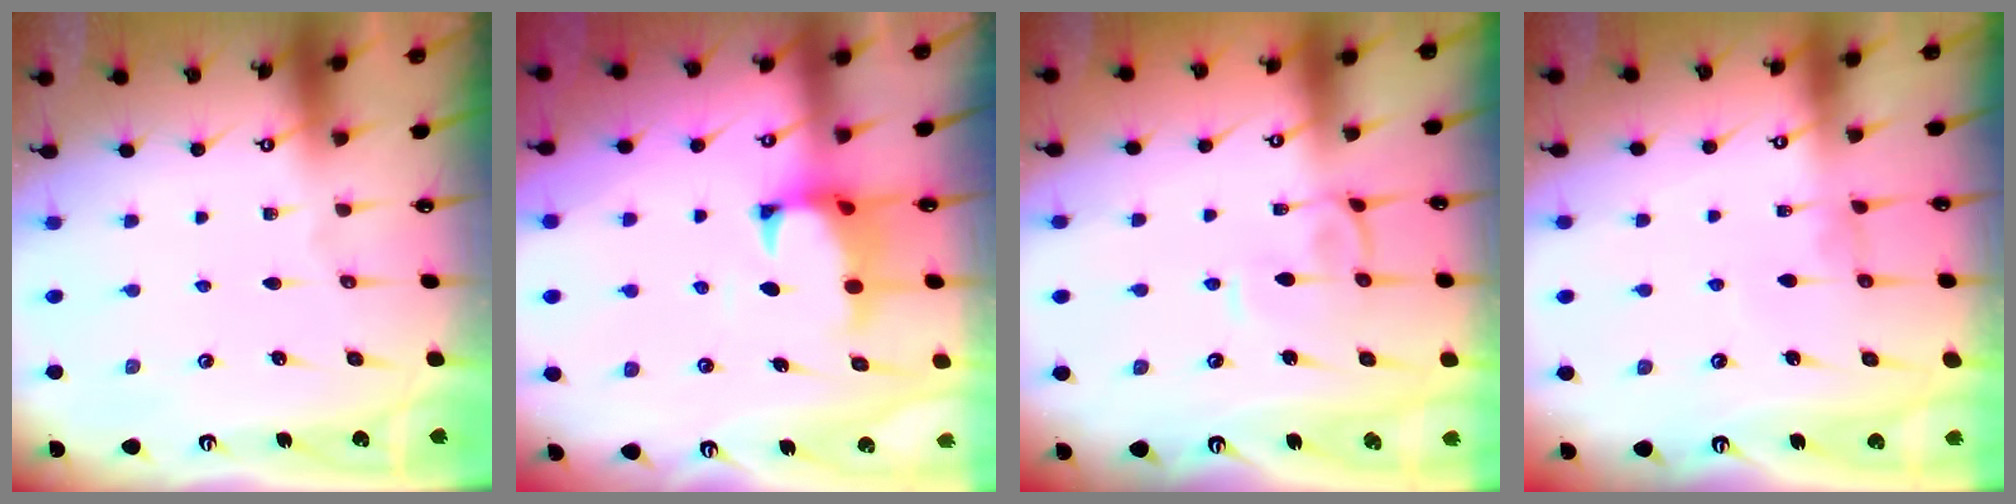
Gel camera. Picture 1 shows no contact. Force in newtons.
{"total": 1.0, "press": 0.1, "slide": 1.0}
{"total": 0.0}
{"total": 0.7, "press": 0.4, "slide": 0.5}